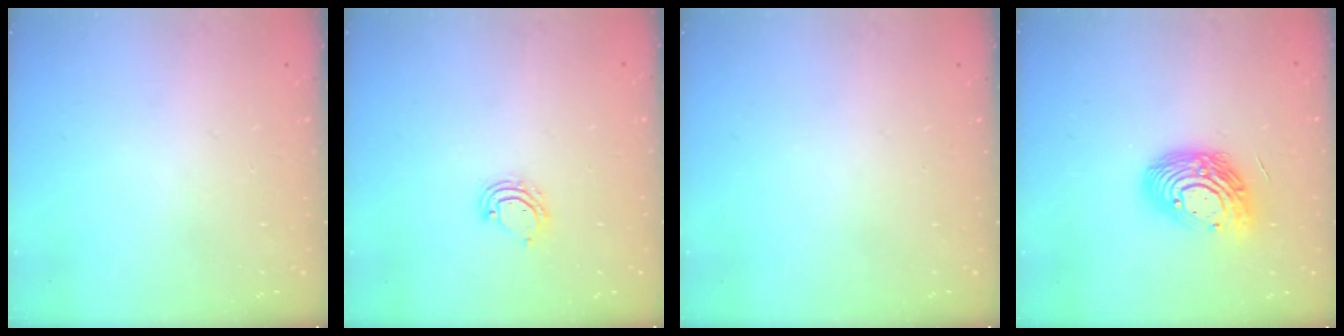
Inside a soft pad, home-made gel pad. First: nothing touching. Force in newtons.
{"total": 5.2, "press": 5.2, "slide": 0.4}
{"total": 0.0}
{"total": 14.2, "press": 14.1, "slide": 1.2}